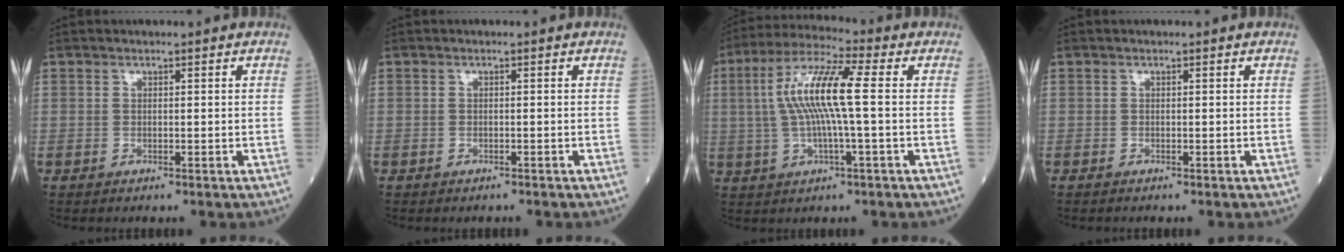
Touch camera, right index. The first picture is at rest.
{"total": 0.6, "force": [-0.6, 0.1, 0.1], "torque": [-0.007, -0.001, -0.011]}
{"total": 11.2, "force": [0.9, 0.9, 11.1], "torque": [-0.226, 0.020, 0.010]}
{"total": 0.0}